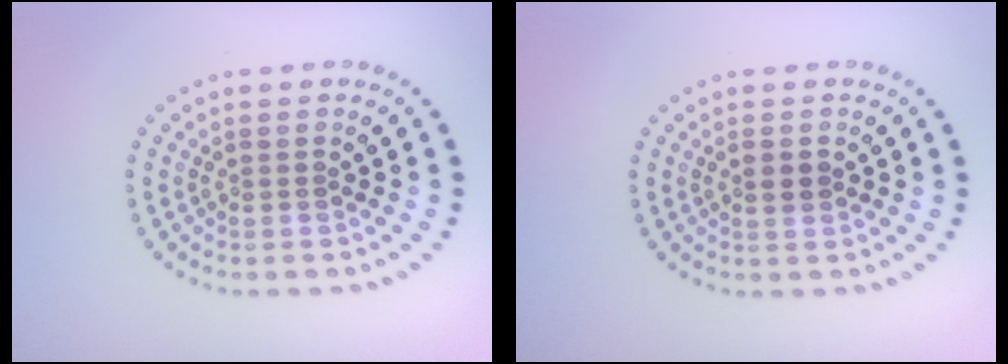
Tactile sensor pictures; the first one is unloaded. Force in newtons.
{"total": 1.3, "press": 1.3, "slide": 0.1}